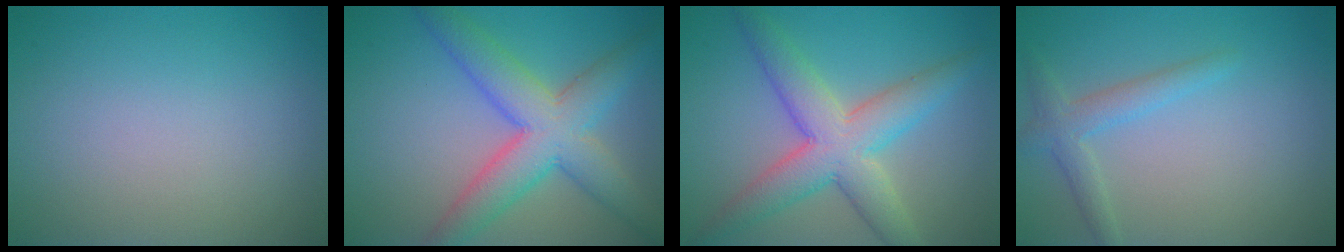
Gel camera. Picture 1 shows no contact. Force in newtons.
{"total": 7.3, "press": 7.3, "slide": 0.1}
{"total": 6.6, "press": 6.6, "slide": 0.1}
{"total": 2.3, "press": 2.3, "slide": 0.2}